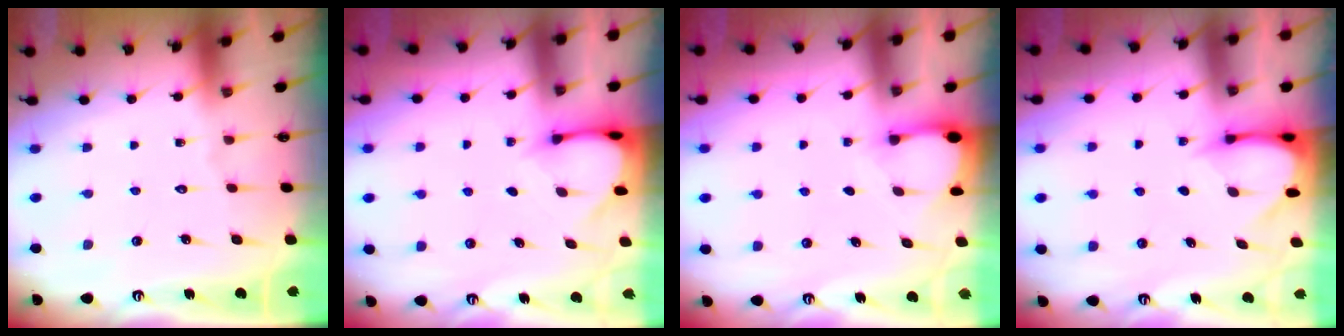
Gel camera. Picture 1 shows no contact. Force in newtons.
{"total": 3.1, "press": 3.1, "slide": 0.2}
{"total": 3.4, "press": 3.4, "slide": 0.3}
{"total": 3.7, "press": 3.6, "slide": 0.3}